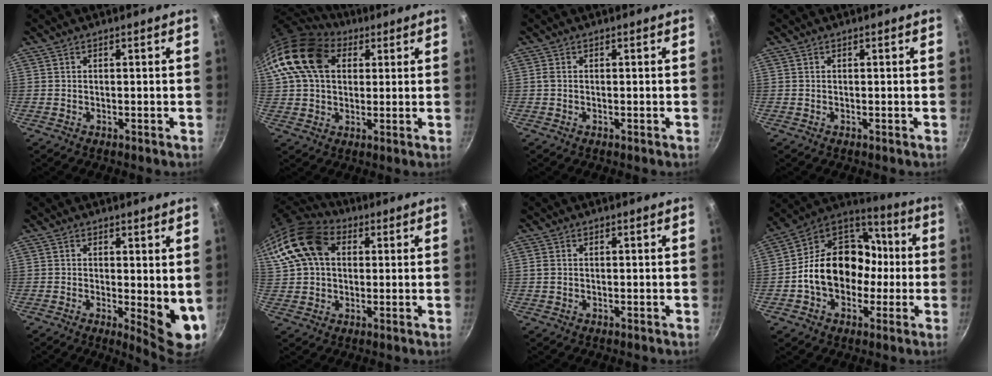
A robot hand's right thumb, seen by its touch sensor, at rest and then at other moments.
{"total": 16.5, "force": [5.0, 11.8, 10.4], "torque": [-0.188, 0.016, 0.075]}
{"total": 0.7, "force": [0.0, 0.4, 0.5], "torque": [-0.012, 0.002, 0.001]}
{"total": 0.0}
{"total": 7.7, "force": [0.3, 2.8, 7.2], "torque": [-0.087, -0.022, 0.007]}
{"total": 16.5, "force": [4.5, 11.8, 10.7], "torque": [-0.209, 0.025, 0.068]}
{"total": 1.5, "force": [0.2, 1.2, 0.9], "torque": [-0.017, 0.002, 0.005]}
{"total": 19.6, "force": [-2.2, 15.1, 12.3], "torque": [-0.168, 0.055, -0.046]}